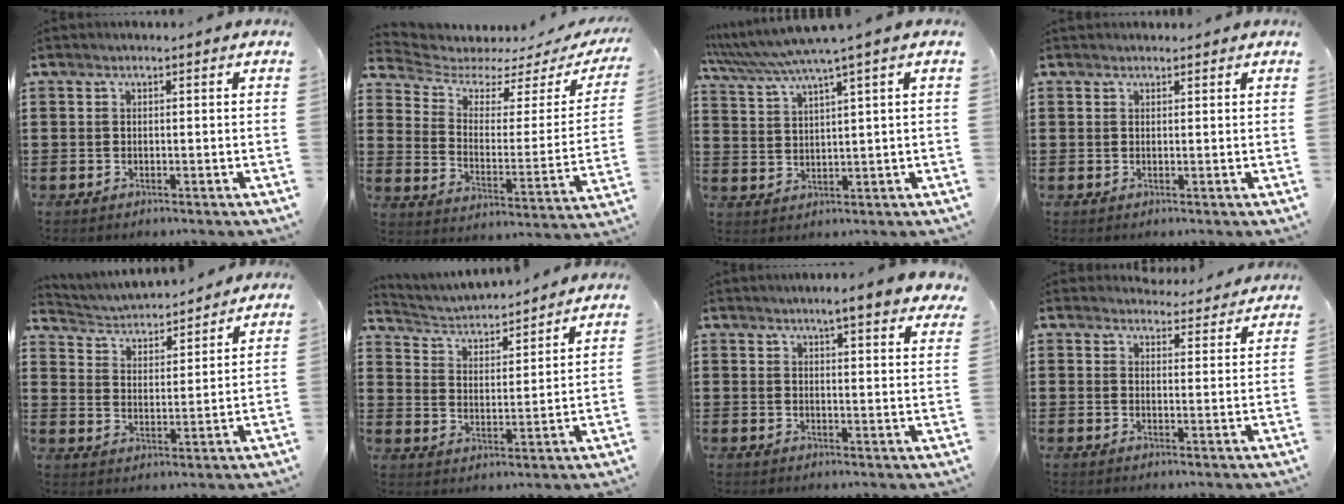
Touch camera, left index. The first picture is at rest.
{"total": 4.0, "force": [3.4, 1.6, 1.5], "torque": [-0.055, -0.025, 0.052]}
{"total": 4.7, "force": [3.5, -0.7, 3.1], "torque": [-0.073, -0.019, 0.056]}
{"total": 1.1, "force": [0.9, 0.6, -0.1], "torque": [0.000, 0.001, 0.017]}
{"total": 3.5, "force": [3.5, 0.5, 0.1], "torque": [-0.025, -0.028, 0.055]}
{"total": 3.6, "force": [3.5, 0.4, 0.4], "torque": [-0.028, -0.030, 0.054]}
{"total": 4.9, "force": [4.2, 0.2, 2.6], "torque": [-0.055, -0.010, 0.072]}
{"total": 3.9, "force": [3.8, 0.5, 0.2], "torque": [-0.008, -0.021, 0.069]}